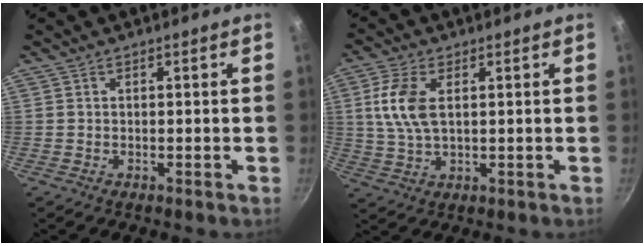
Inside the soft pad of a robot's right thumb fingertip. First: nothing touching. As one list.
[{"total": 8.4, "force": [1.8, 4.5, 6.8], "torque": [-0.142, 0.004, 0.035]}]